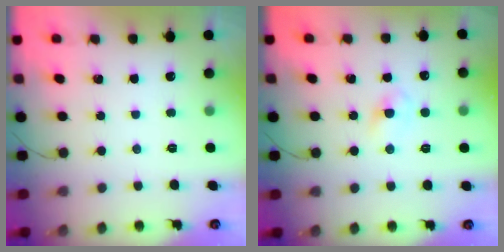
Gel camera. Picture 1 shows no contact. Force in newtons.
{"total": 2.7, "press": 2.4, "slide": 1.1}